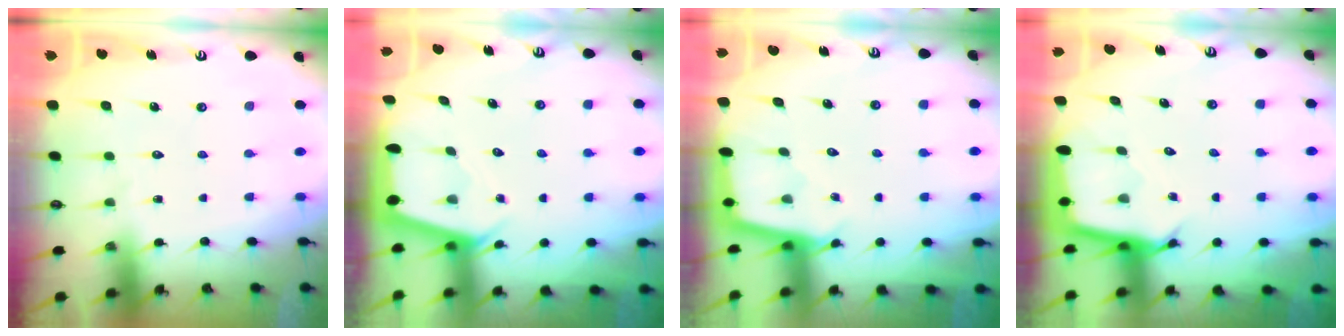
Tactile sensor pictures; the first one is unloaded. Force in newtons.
{"total": 2.4, "press": 2.4, "slide": 0.3}
{"total": 2.5, "press": 2.4, "slide": 0.3}
{"total": 2.7, "press": 2.7, "slide": 0.1}